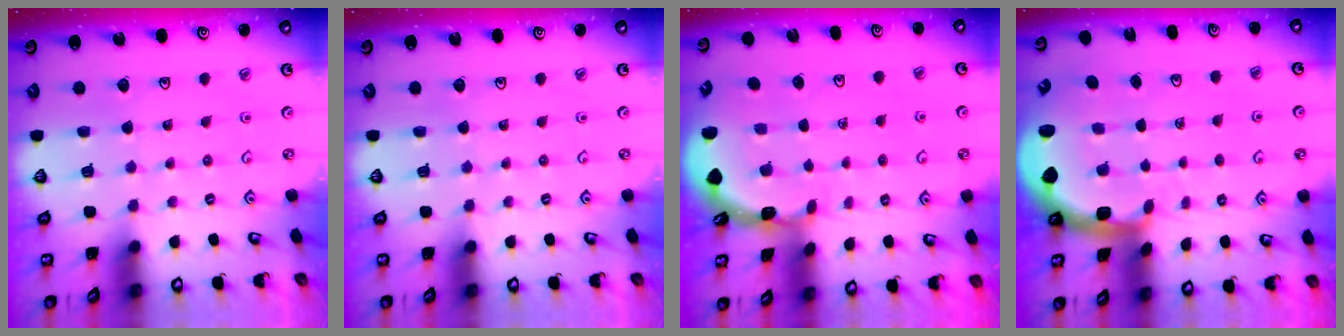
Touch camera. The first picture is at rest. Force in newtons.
{"total": 0.0}
{"total": 1.8, "press": 1.8, "slide": 0.1}
{"total": 3.5, "press": 3.2, "slide": 1.5}